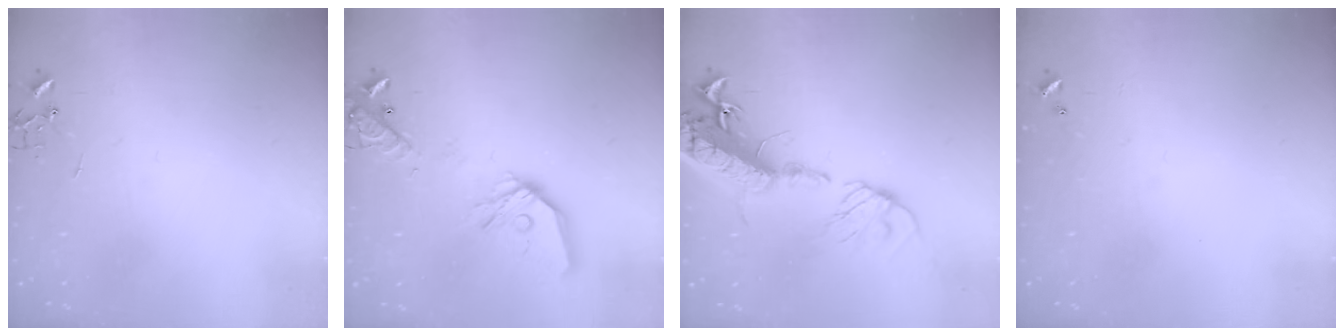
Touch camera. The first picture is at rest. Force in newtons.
{"total": 18.3, "press": 18.2, "slide": 2.6}
{"total": 23.1, "press": 22.6, "slide": 4.7}
{"total": 0.0}